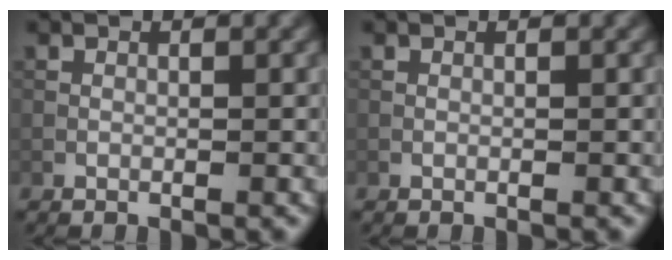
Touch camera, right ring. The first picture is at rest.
{"total": 0.0}